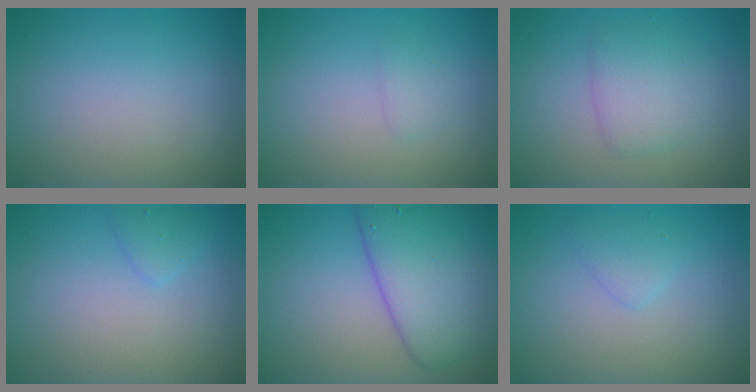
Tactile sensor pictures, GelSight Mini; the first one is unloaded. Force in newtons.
{"total": 0.9, "press": 0.9, "slide": 0.1}
{"total": 2.9, "press": 2.9, "slide": 0.1}
{"total": 1.3, "press": 1.3, "slide": 0.0}
{"total": 7.9, "press": 7.9, "slide": 0.2}
{"total": 1.4, "press": 1.4, "slide": 0.1}